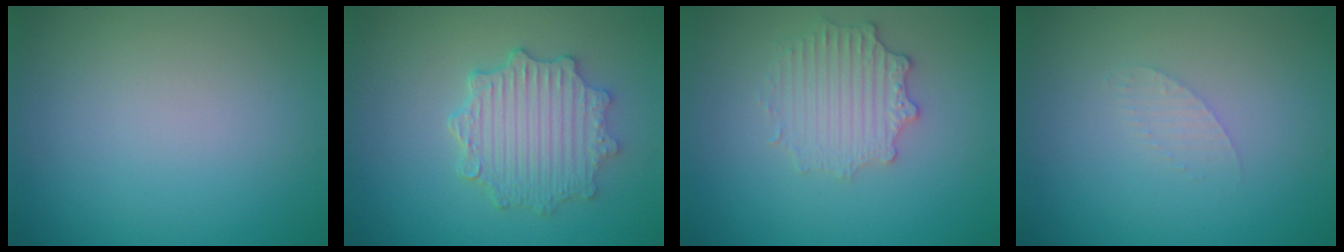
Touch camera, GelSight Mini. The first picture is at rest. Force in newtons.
{"total": 4.9, "press": 3.9, "slide": 3.0}
{"total": 2.7, "press": 2.6, "slide": 0.8}
{"total": 1.0, "press": 1.0, "slide": 0.1}